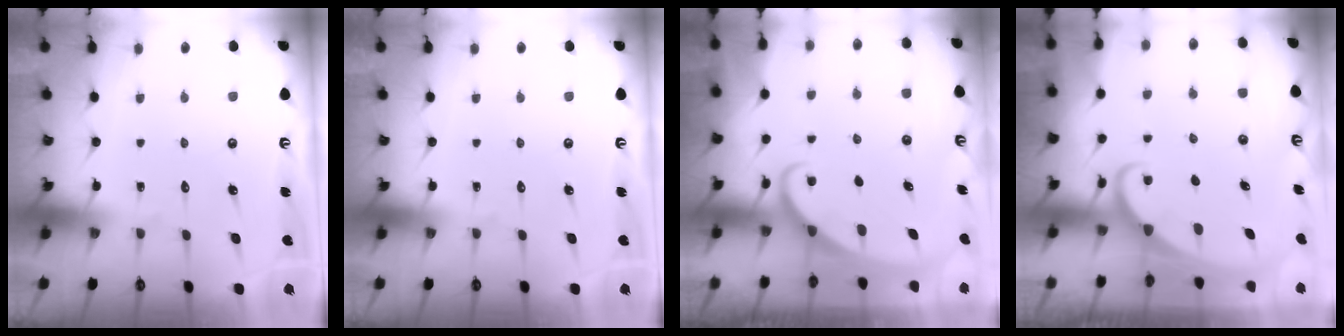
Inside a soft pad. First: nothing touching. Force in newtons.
{"total": 0.0}
{"total": 2.2, "press": 2.2, "slide": 0.3}
{"total": 2.0, "press": 2.0, "slide": 0.2}